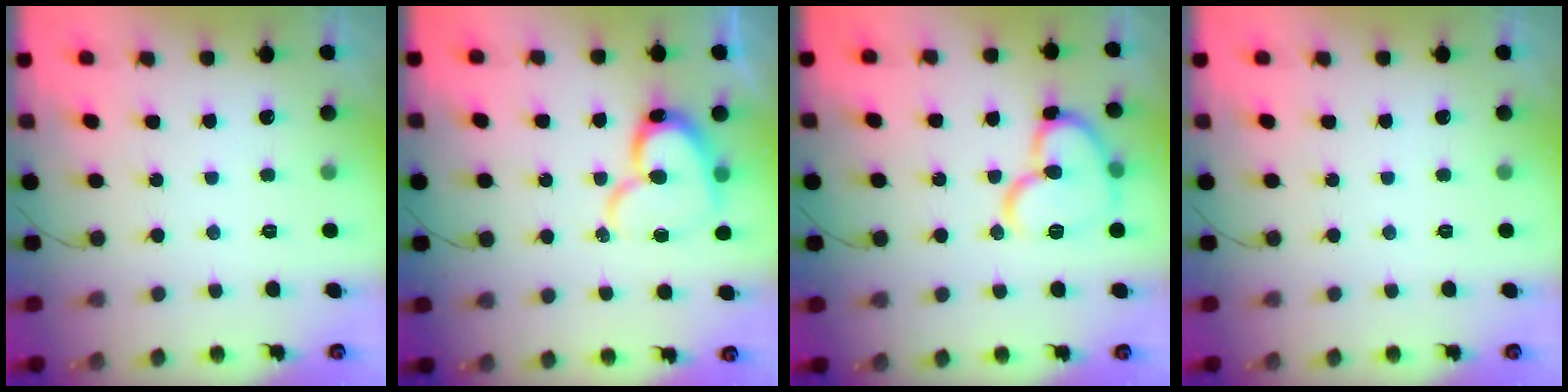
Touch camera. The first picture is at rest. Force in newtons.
{"total": 14.7, "press": 14.6, "slide": 1.4}
{"total": 13.8, "press": 13.7, "slide": 1.5}
{"total": 0.0}